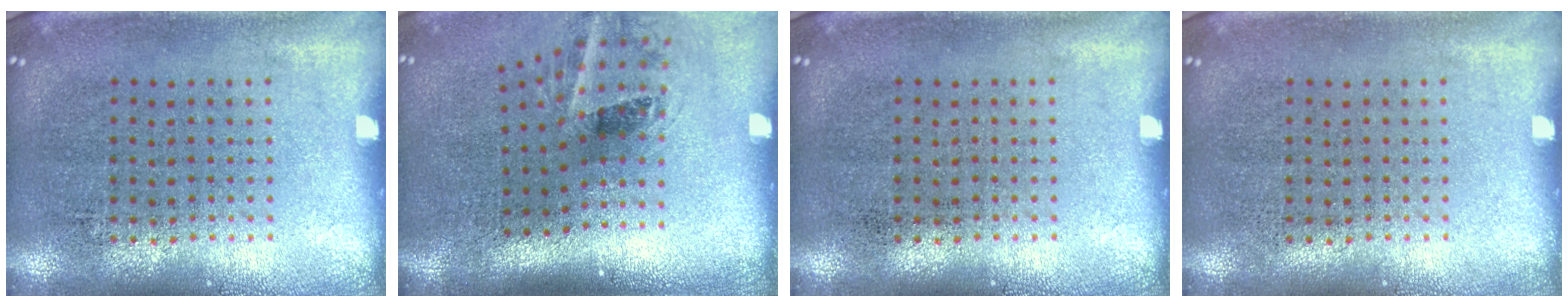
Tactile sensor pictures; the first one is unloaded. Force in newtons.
{"total": 1.6, "press": 1.2, "slide": 1.1}
{"total": 0.0}
{"total": 0.0}